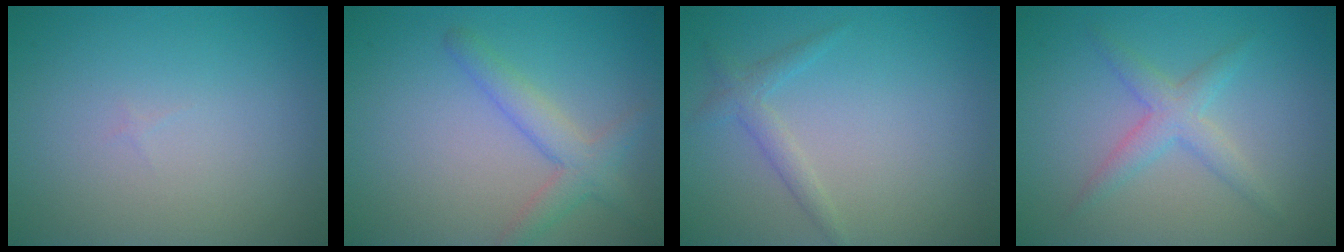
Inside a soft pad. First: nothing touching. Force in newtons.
{"total": 3.0, "press": 3.0, "slide": 0.2}
{"total": 1.6, "press": 1.6, "slide": 0.1}
{"total": 2.6, "press": 2.6, "slide": 0.1}